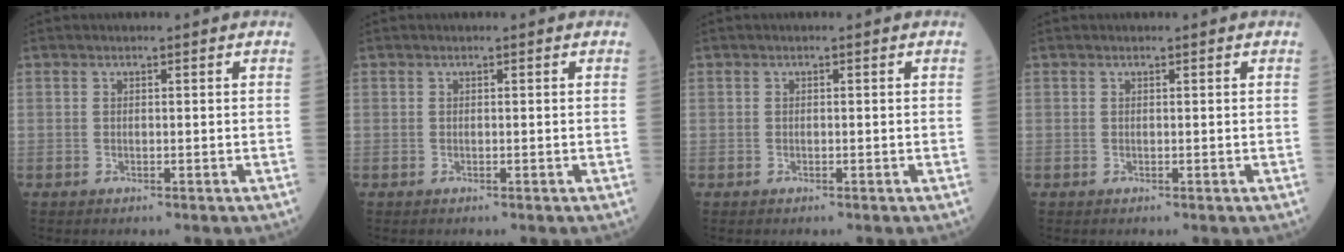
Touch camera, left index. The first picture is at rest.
{"total": 0.0}
{"total": 0.0}
{"total": 0.0}